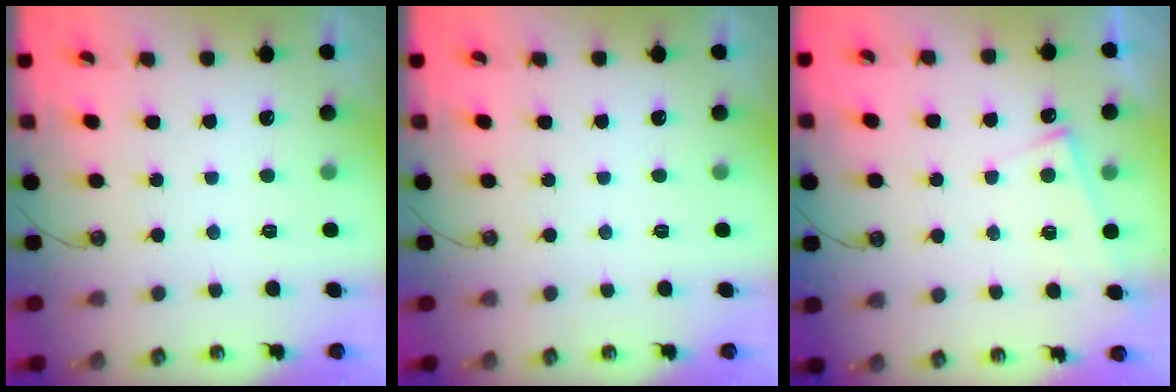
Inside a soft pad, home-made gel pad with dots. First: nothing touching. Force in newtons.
{"total": 0.0}
{"total": 5.0, "press": 5.0, "slide": 0.4}